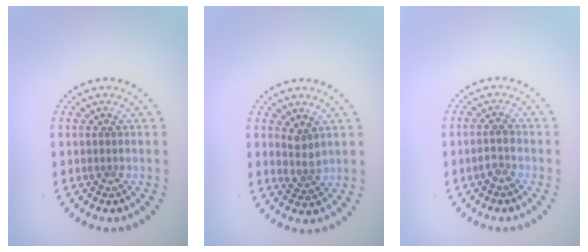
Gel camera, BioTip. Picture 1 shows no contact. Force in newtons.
{"total": 1.8, "press": 1.4, "slide": 1.0}
{"total": 1.5, "press": 1.3, "slide": 0.6}